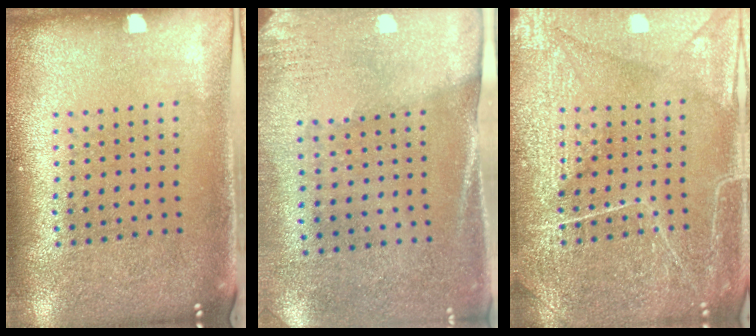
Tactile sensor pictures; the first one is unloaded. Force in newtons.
{"total": 2.6, "press": 2.3, "slide": 1.3}
{"total": 5.9, "press": 5.9, "slide": 0.7}